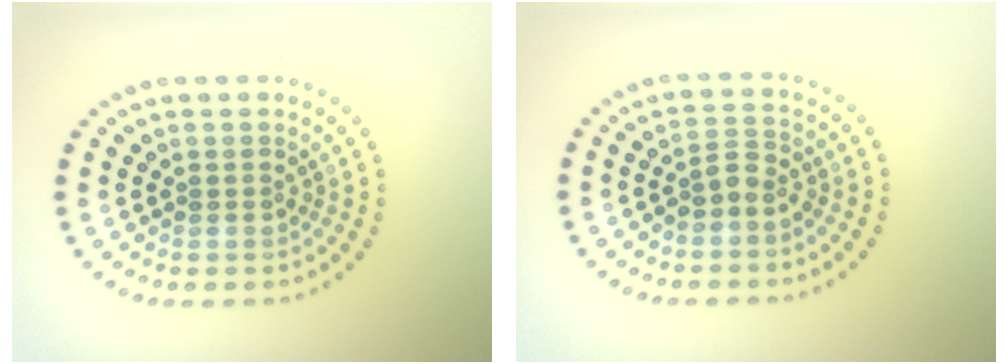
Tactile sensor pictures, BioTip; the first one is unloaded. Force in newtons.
{"total": 1.8, "press": 1.4, "slide": 1.2}